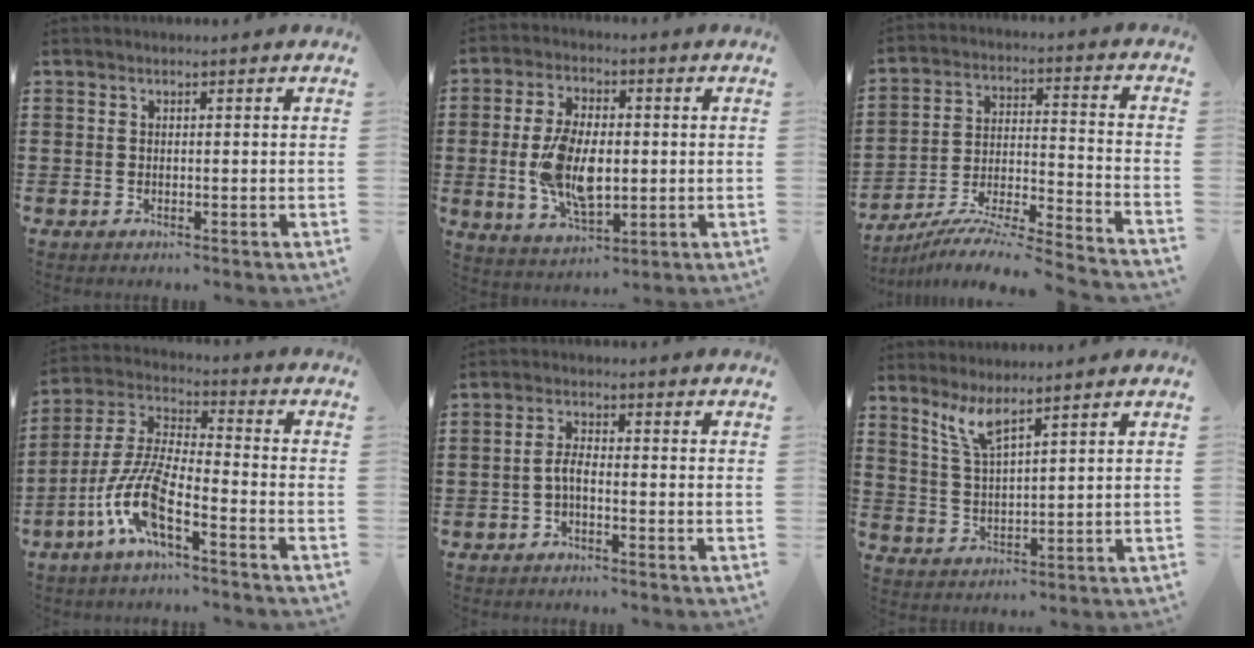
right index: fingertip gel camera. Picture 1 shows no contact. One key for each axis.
{"total": 10.1, "fx": -0.4, "fy": 5.4, "fz": 8.5, "tx": -0.185, "ty": 0.004, "tz": -0.009}
{"total": 7.5, "fx": -7.0, "fy": -0.4, "fz": 2.7, "tx": -0.045, "ty": -0.006, "tz": -0.143}
{"total": 10.4, "fx": -5.5, "fy": 2.6, "fz": 8.5, "tx": -0.210, "ty": -0.016, "tz": -0.114}
{"total": 2.5, "fx": -1.0, "fy": 0.7, "fz": 2.2, "tx": -0.056, "ty": -0.002, "tz": -0.025}
{"total": 5.0, "fx": 3.9, "fy": 0.6, "fz": 3.1, "tx": -0.073, "ty": -0.007, "tz": 0.069}